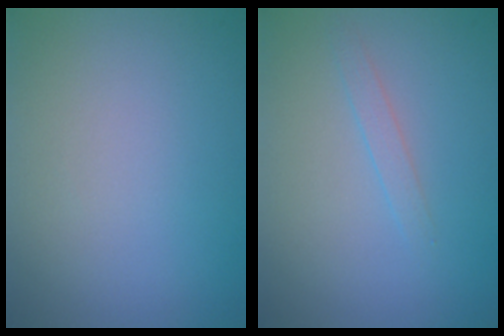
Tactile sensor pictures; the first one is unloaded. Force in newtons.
{"total": 1.0, "press": 1.0, "slide": 0.1}